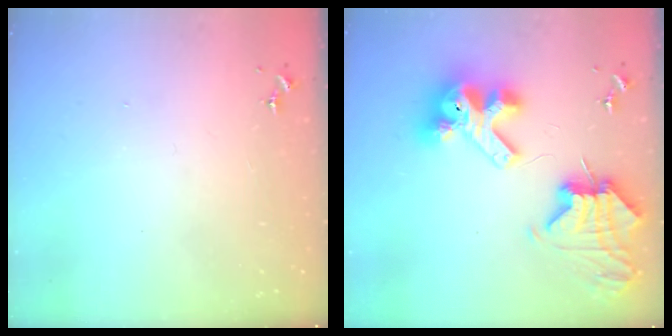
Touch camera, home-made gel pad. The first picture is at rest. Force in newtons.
{"total": 13.4, "press": 13.3, "slide": 1.9}